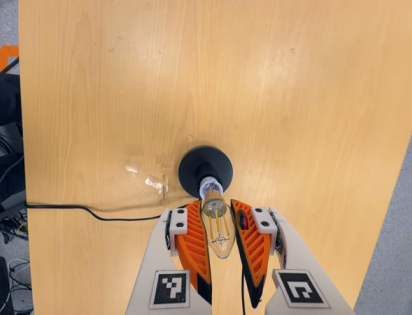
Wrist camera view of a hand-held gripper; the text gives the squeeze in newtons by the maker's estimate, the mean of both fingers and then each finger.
{"total": 20.9, "left": 23.1, "right": 18.7}